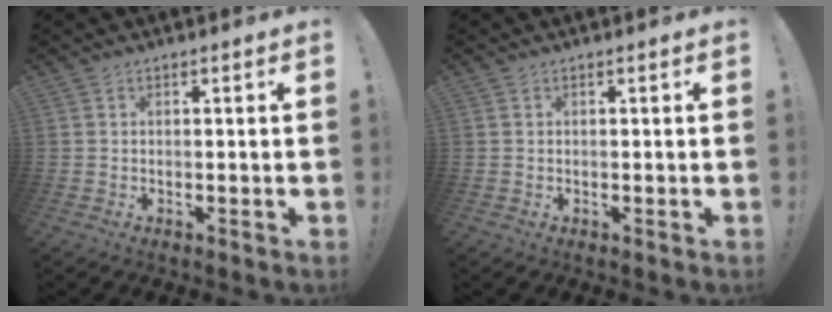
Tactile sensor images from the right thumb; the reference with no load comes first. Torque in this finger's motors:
{"motor_torque": [-0.08, 0.15, 0.19, -0.01, 0.04]}